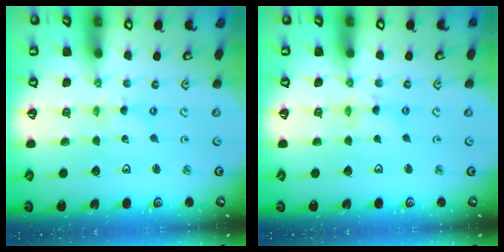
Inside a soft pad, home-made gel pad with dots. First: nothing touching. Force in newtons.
{"total": 3.0, "press": 3.0, "slide": 0.3}